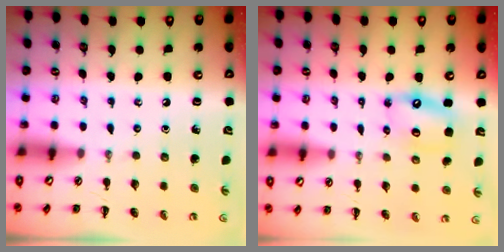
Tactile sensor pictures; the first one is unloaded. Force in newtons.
{"total": 9.7, "press": 9.4, "slide": 2.2}